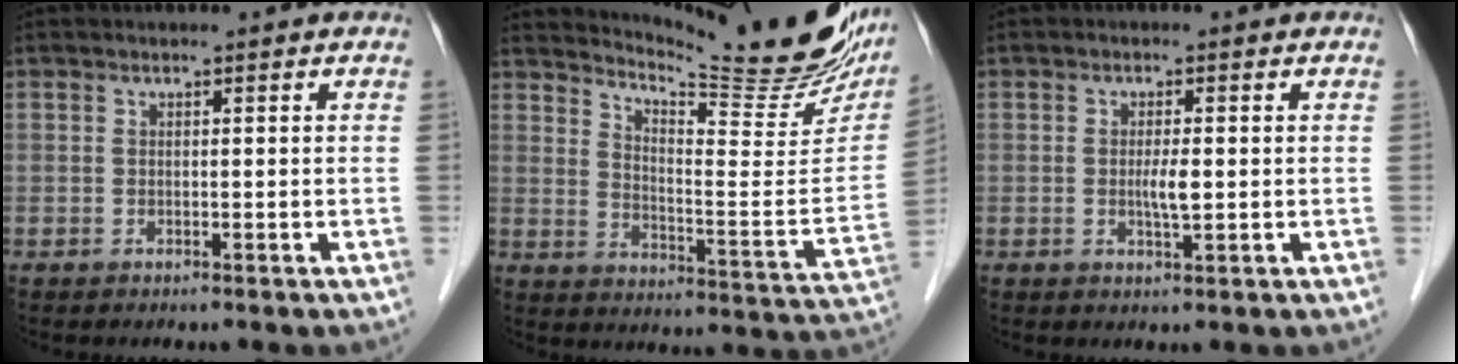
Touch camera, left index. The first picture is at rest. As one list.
[{"total": 21.0, "force": [18.7, 1.5, 9.4], "torque": [-0.143, -0.082, 0.245]}, {"total": 2.7, "force": [-0.1, 0.4, 2.6], "torque": [-0.052, -0.003, -0.001]}]